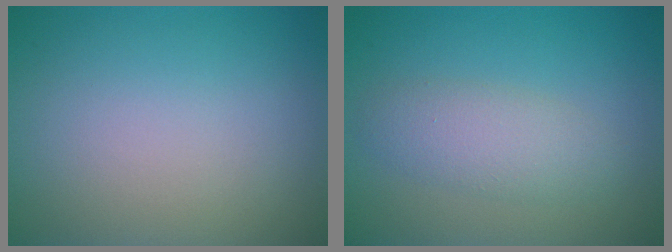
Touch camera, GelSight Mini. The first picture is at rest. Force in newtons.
{"total": 3.0, "press": 3.0, "slide": 0.1}